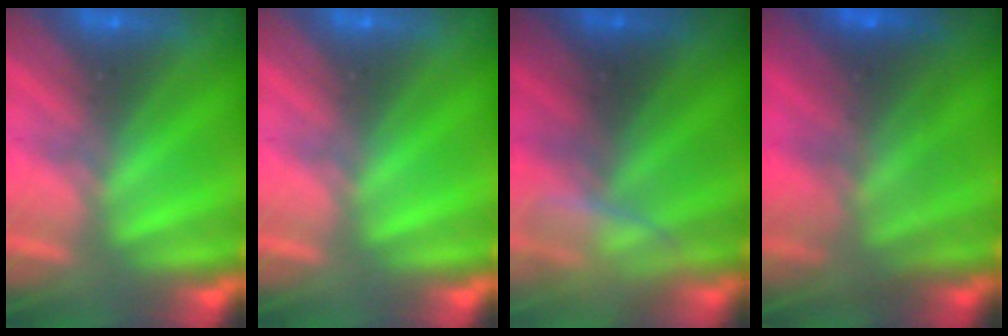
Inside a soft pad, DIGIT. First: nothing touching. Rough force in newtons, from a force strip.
{"total": 0.0}
{"total": 2.4}
{"total": 7.5}